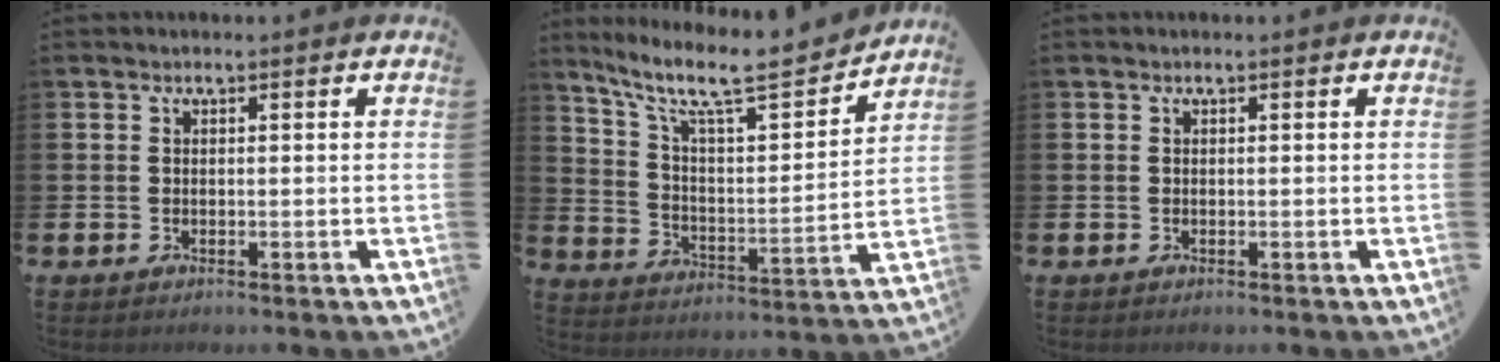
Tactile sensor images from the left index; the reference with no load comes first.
{"total": 10.7, "force": [9.1, 1.8, 5.4], "torque": [-0.126, -0.064, 0.147]}
{"total": 0.0}